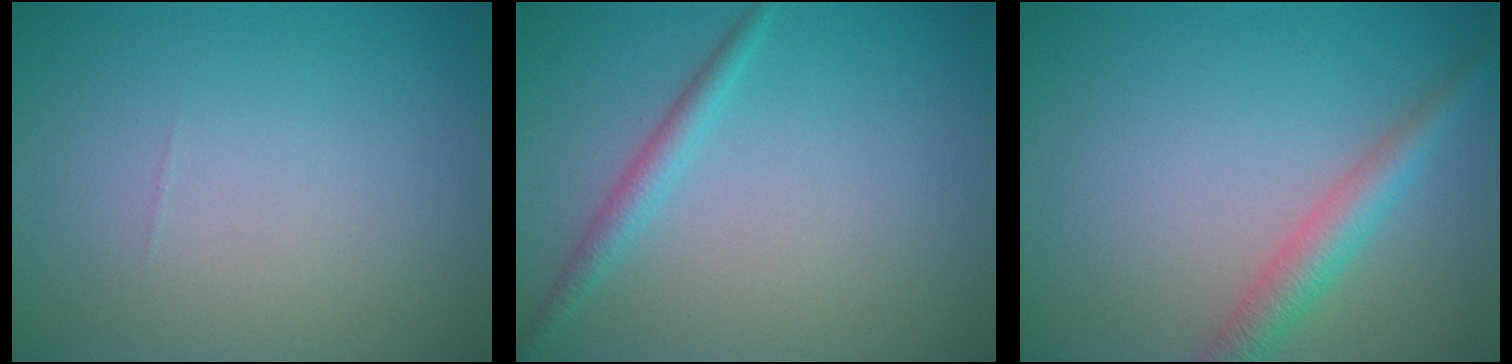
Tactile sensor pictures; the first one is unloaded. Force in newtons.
{"total": 1.8, "press": 1.8, "slide": 0.1}
{"total": 3.1, "press": 3.1, "slide": 0.1}